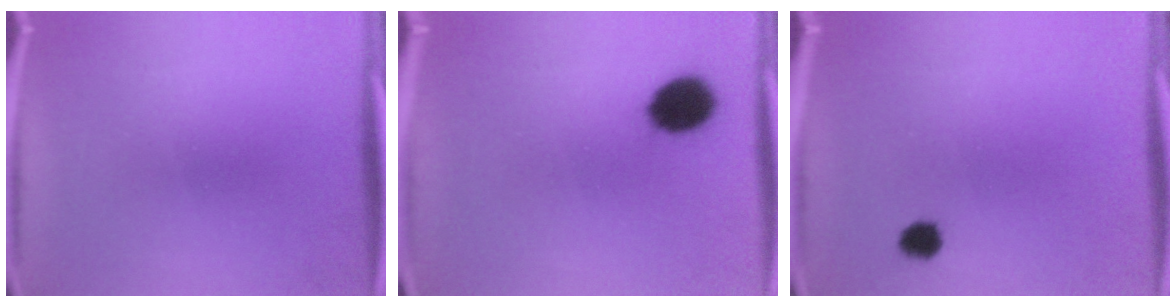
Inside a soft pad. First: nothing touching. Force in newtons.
{"total": 9.1}
{"total": 2.7}